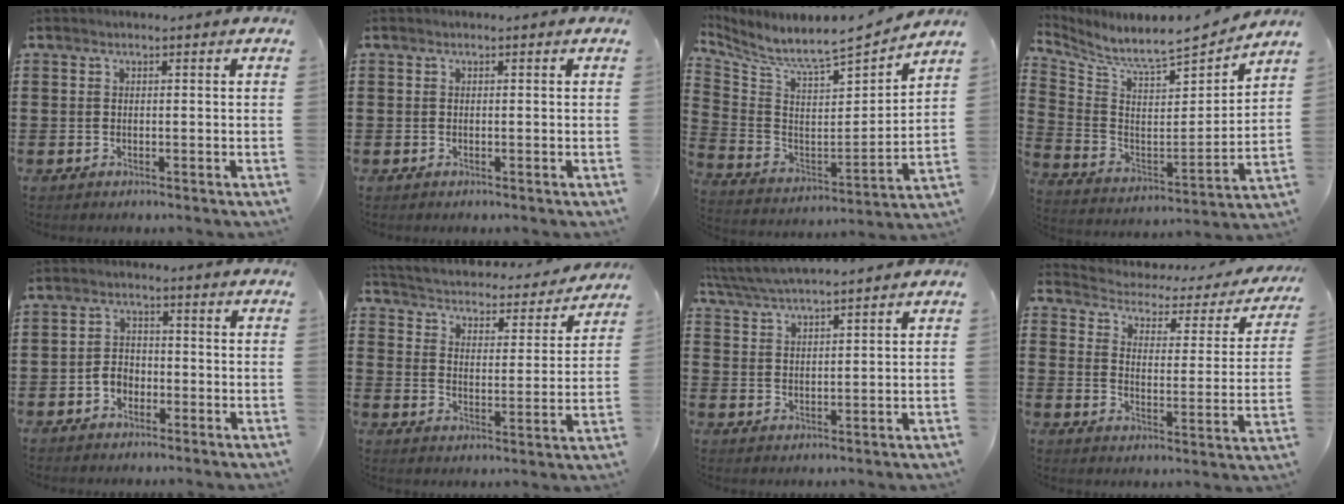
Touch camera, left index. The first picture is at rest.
{"total": 0.0}
{"total": 5.8, "force": [5.5, 0.0, 1.9], "torque": [-0.069, -0.062, 0.083]}
{"total": 6.7, "force": [6.4, 0.3, 2.1], "torque": [-0.076, -0.060, 0.102]}
{"total": 2.9, "force": [-1.4, 2.2, 1.3], "torque": [-0.030, 0.005, -0.029]}
{"total": 2.4, "force": [2.4, 0.3, 0.4], "torque": [-0.026, -0.027, 0.029]}
{"total": 4.4, "force": [4.3, 0.0, 1.2], "torque": [-0.038, -0.020, 0.076]}
{"total": 2.3, "force": [1.9, 1.0, 0.9], "torque": [-0.035, -0.018, 0.022]}